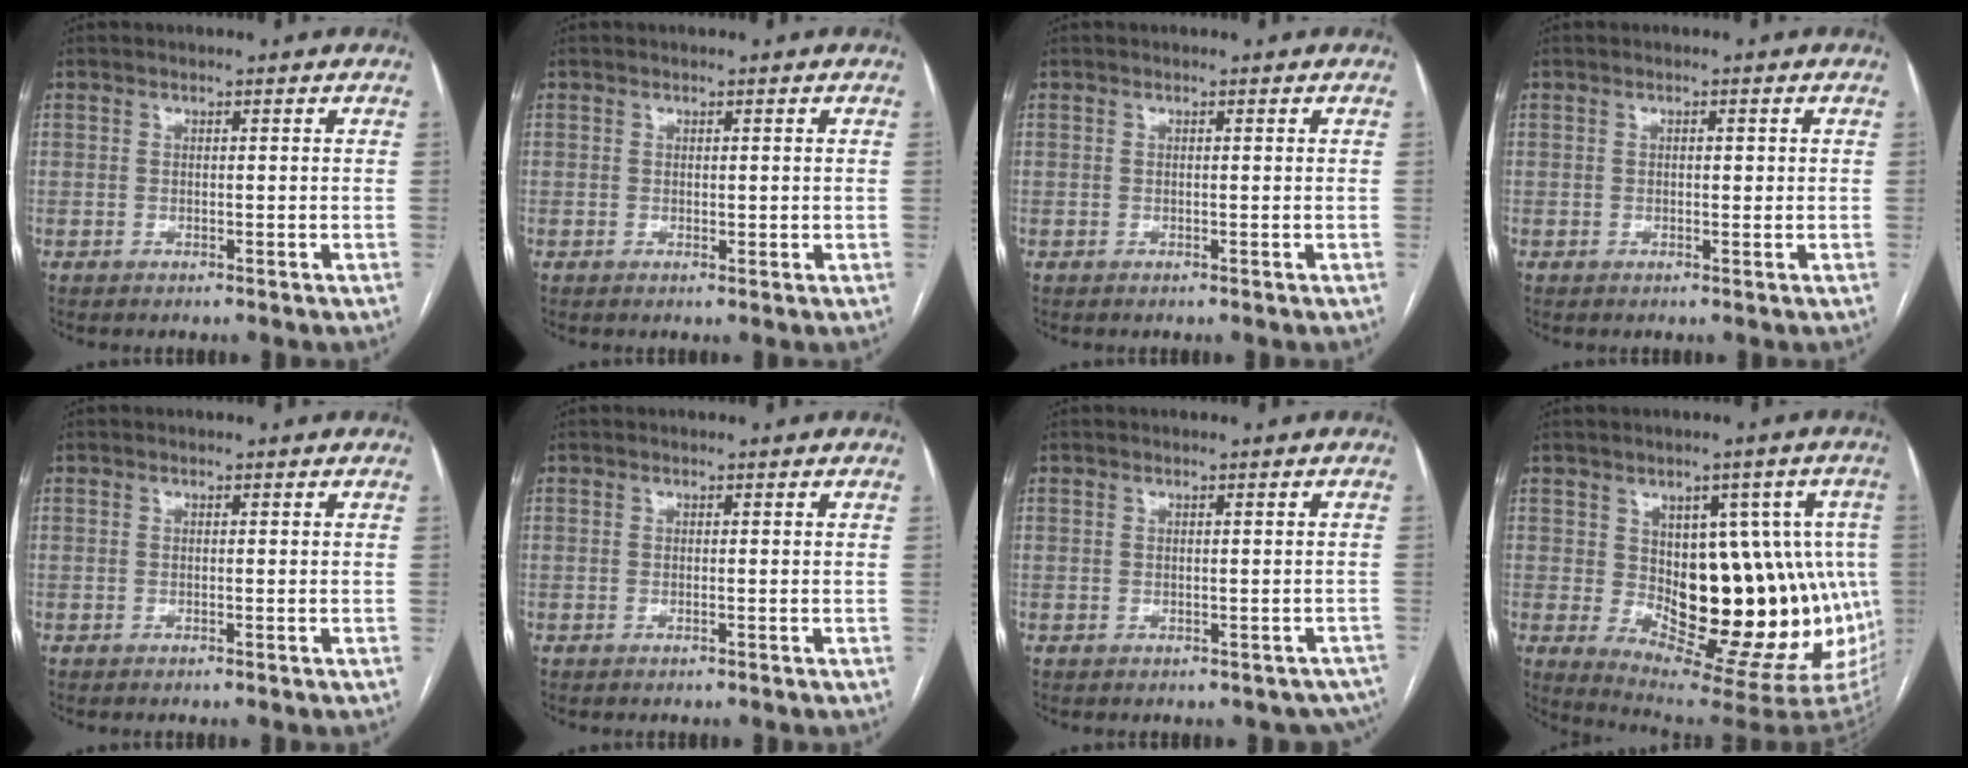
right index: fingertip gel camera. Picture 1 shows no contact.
{"total": 0.9, "force": [0.2, 0.6, 0.6], "torque": [-0.006, -0.001, 0.006]}
{"total": 0.0}
{"total": 1.1, "force": [0.2, 0.5, 1.0], "torque": [-0.016, 0.001, 0.003]}
{"total": 0.0}
{"total": 0.0}
{"total": 4.7, "force": [-3.3, 3.2, 0.9], "torque": [0.010, 0.014, -0.035]}
{"total": 20.7, "force": [-1.1, 9.2, 18.5], "torque": [-0.195, 0.018, 0.015]}